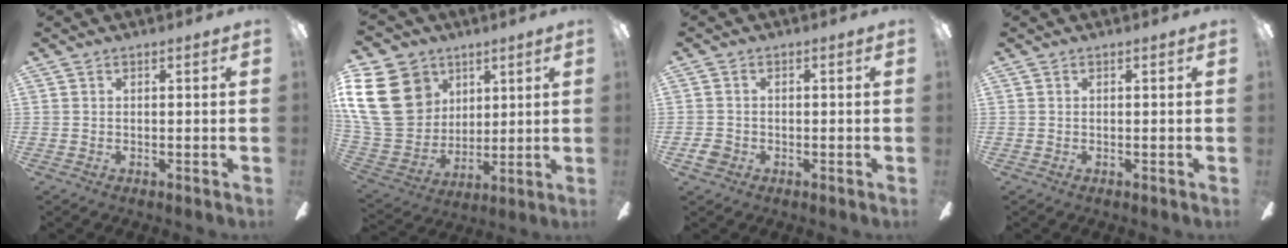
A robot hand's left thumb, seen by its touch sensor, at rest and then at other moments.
{"total": 21.5, "force": [7.5, 17.0, 10.7], "torque": [-0.235, -0.022, 0.144]}
{"total": 2.9, "force": [-1.2, 2.3, 1.2], "torque": [-0.025, 0.007, -0.024]}
{"total": 0.0}